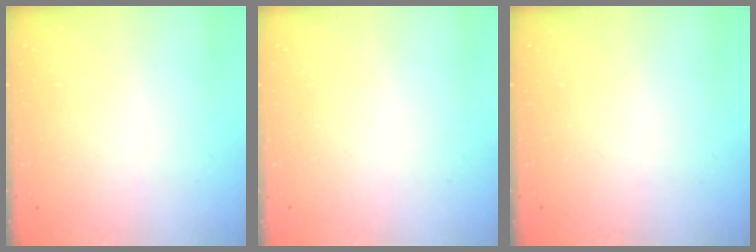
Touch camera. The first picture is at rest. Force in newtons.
{"total": 1.5, "press": 1.5, "slide": 0.1}
{"total": 0.0}